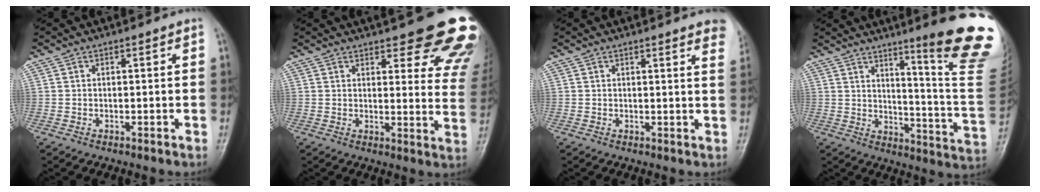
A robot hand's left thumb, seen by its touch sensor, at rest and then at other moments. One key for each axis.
{"total": 19.3, "fx": 14.1, "fy": 5.8, "fz": 11.9, "tx": -0.102, "ty": -0.068, "tz": 0.148}
{"total": 6.8, "fx": 5.3, "fy": 1.3, "fz": 4.1, "tx": -0.030, "ty": -0.014, "tz": 0.043}
{"total": 21.3, "fx": 12.9, "fy": 1.3, "fz": 16.8, "tx": -0.193, "ty": -0.096, "tz": 0.174}